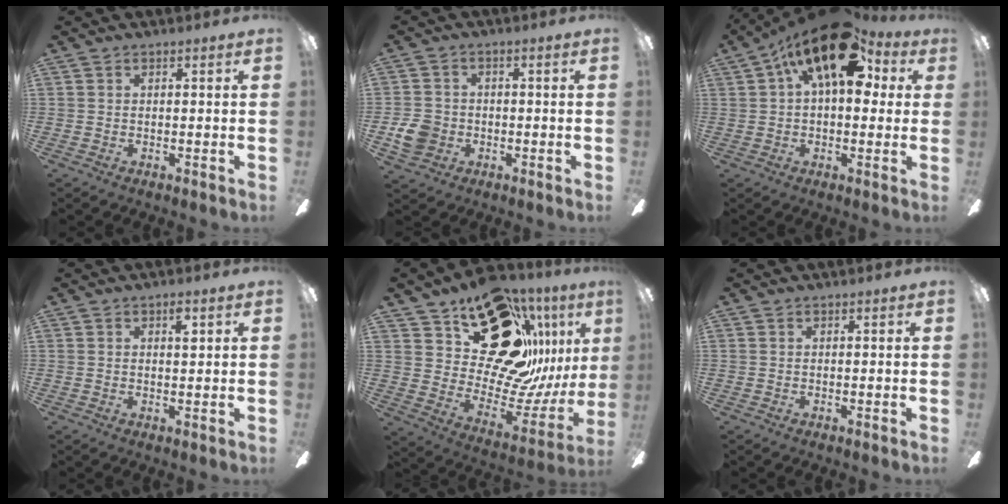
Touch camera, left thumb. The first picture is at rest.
{"total": 6.6, "force": [-1.8, 5.7, 2.8], "torque": [-0.068, 0.012, -0.033]}
{"total": 18.1, "force": [7.6, 9.0, 13.7], "torque": [-0.197, -0.023, 0.127]}
{"total": 3.3, "force": [1.4, 1.6, 2.6], "torque": [-0.031, -0.001, 0.017]}
{"total": 23.9, "force": [14.1, 13.1, 14.1], "torque": [-0.182, -0.094, 0.273]}
{"total": 0.0}